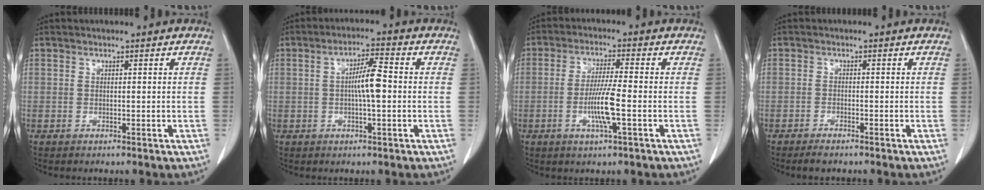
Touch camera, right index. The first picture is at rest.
{"total": 5.3, "force": [-0.3, 0.6, 5.2], "torque": [-0.094, 0.010, -0.008]}
{"total": 6.7, "force": [-2.0, -0.1, 6.4], "torque": [-0.123, -0.006, -0.038]}
{"total": 2.2, "force": [-1.8, 0.5, 1.1], "torque": [-0.024, -0.004, -0.027]}